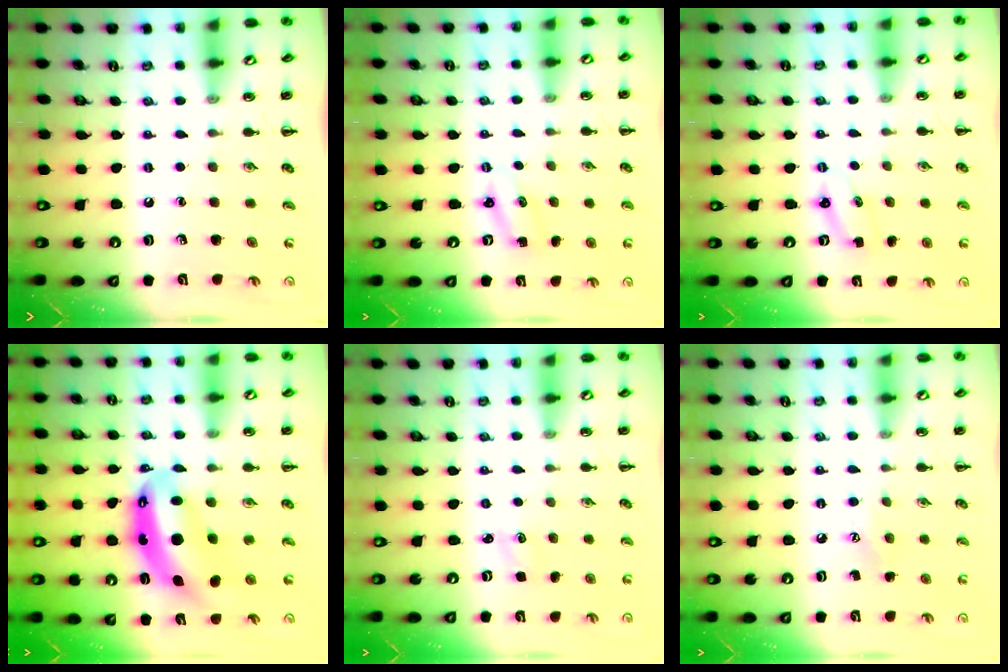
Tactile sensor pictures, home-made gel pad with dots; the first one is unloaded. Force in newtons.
{"total": 1.4, "press": 1.3, "slide": 0.3}
{"total": 2.7, "press": 2.6, "slide": 0.8}
{"total": 10.2, "press": 9.8, "slide": 2.7}
{"total": 1.4, "press": 1.3, "slide": 0.4}
{"total": 6.2, "press": 6.0, "slide": 1.5}